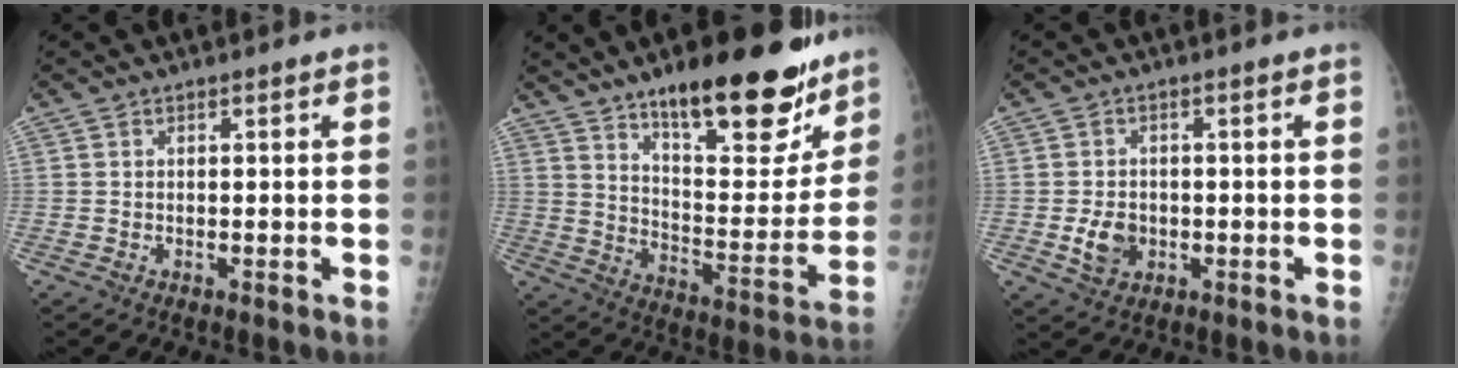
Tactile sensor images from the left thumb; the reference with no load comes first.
{"total": 24.1, "force": [16.4, 8.1, 15.7], "torque": [-0.174, -0.086, 0.248]}
{"total": 4.8, "force": [-1.0, 3.7, 2.8], "torque": [-0.040, 0.004, -0.011]}